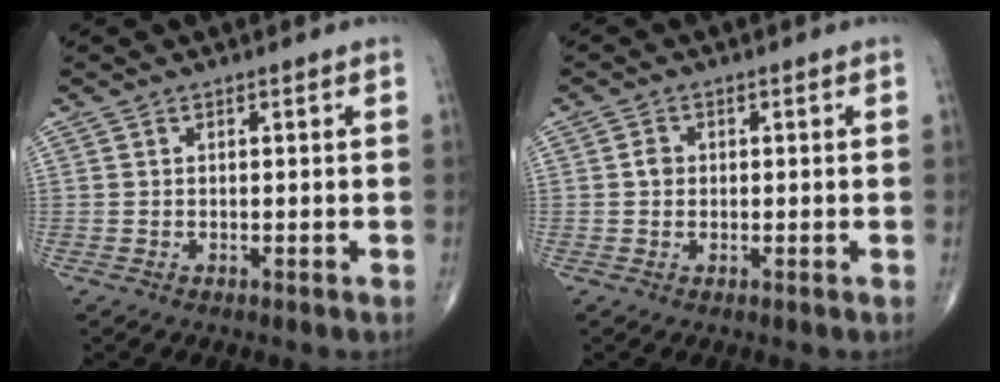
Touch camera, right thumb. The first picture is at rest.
{"total": 1.8, "force": [0.1, 1.6, 0.9], "torque": [-0.007, 0.004, -0.001]}